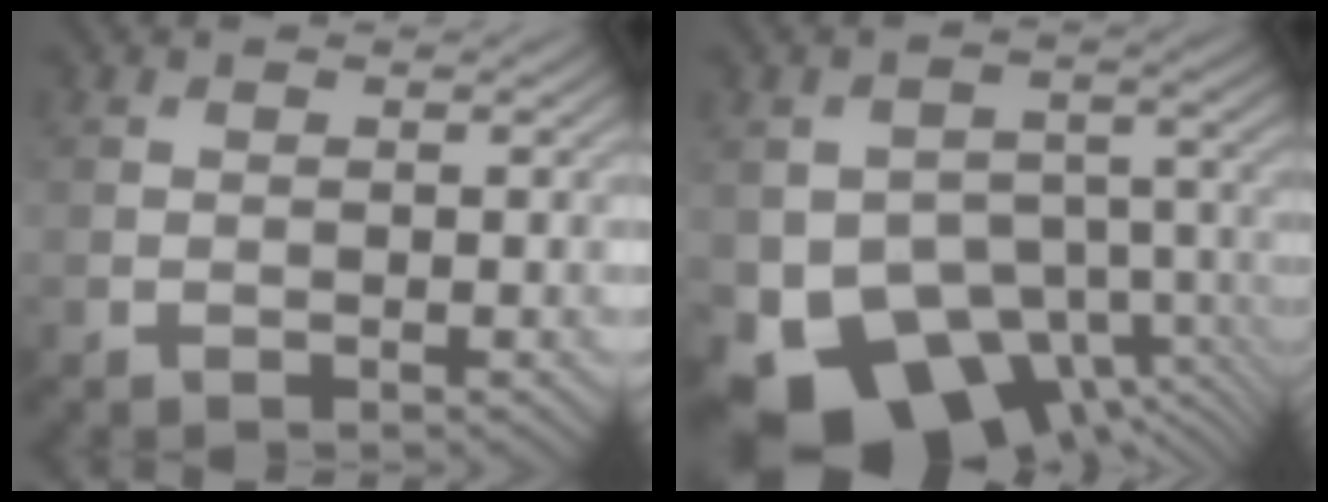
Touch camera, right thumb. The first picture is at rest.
{"total": 13.2, "force": [-7.4, 8.1, 7.3], "torque": [-0.129, -0.029, -0.125]}